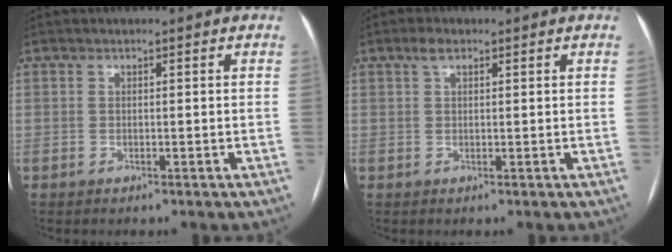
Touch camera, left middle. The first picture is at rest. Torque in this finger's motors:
{"motor_torque": [0.29, -0.27, 0.19, 0.03]}